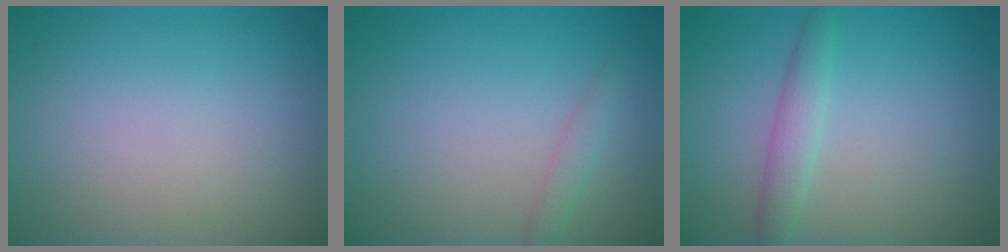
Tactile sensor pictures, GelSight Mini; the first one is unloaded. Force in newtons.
{"total": 1.2, "press": 1.2, "slide": 0.2}
{"total": 2.1, "press": 2.1, "slide": 0.1}